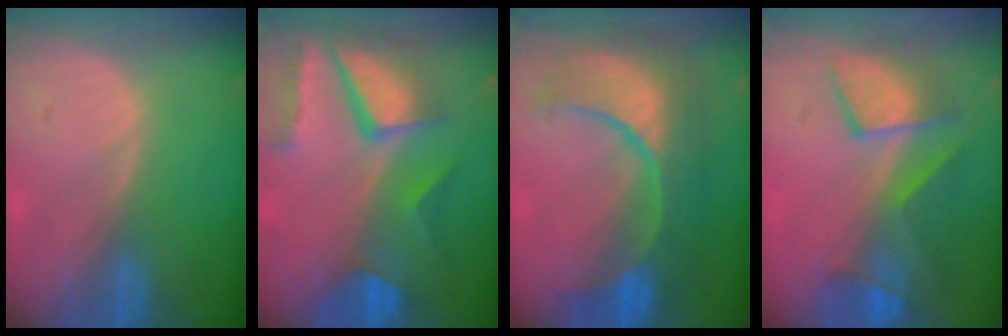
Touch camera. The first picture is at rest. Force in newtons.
{"total": 11.0, "press": 9.0, "slide": 6.3}
{"total": 12.1, "press": 12.0, "slide": 1.5}
{"total": 9.3, "press": 8.4, "slide": 4.0}